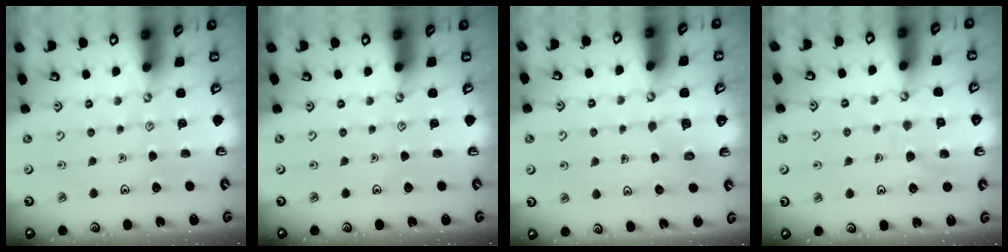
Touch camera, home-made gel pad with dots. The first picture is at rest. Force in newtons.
{"total": 0.0}
{"total": 4.1, "press": 4.1, "slide": 0.1}
{"total": 7.3, "press": 7.3, "slide": 0.7}